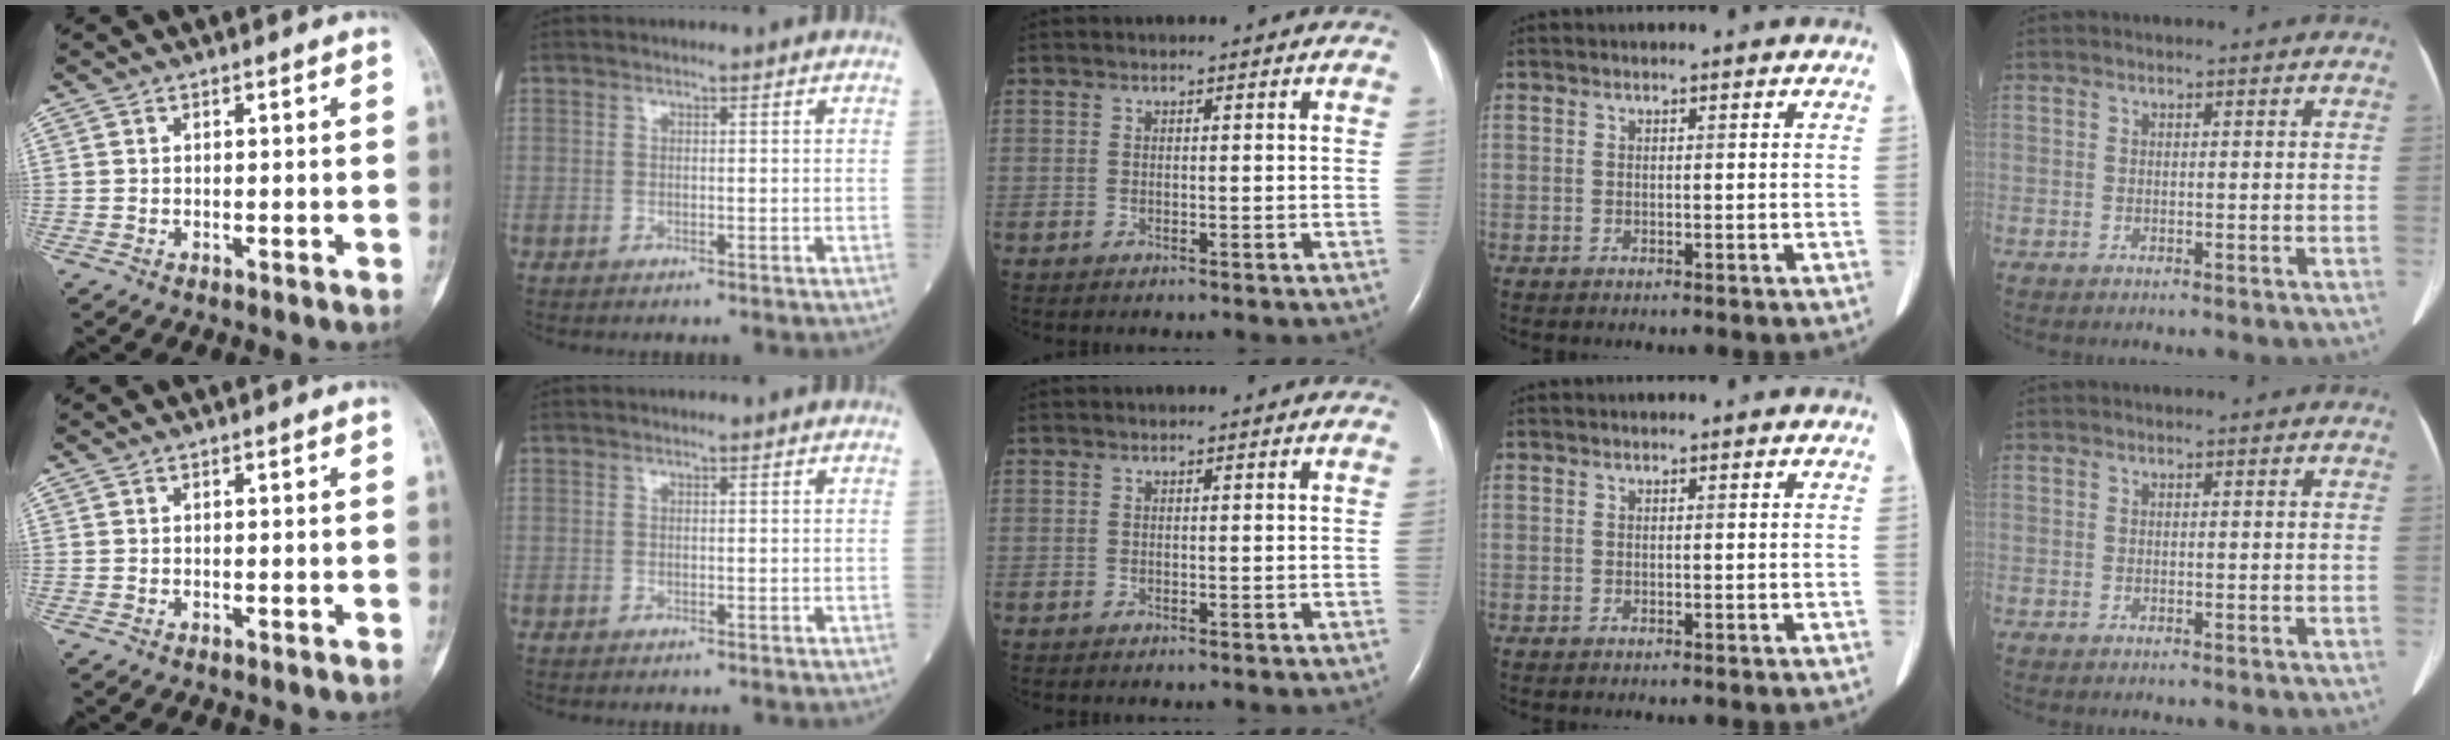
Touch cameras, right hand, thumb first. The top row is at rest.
{}